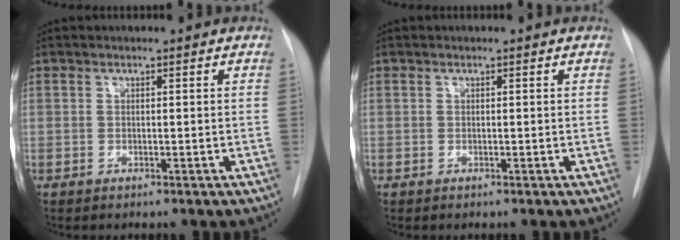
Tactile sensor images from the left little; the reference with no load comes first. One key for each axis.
{"total": 0.0}